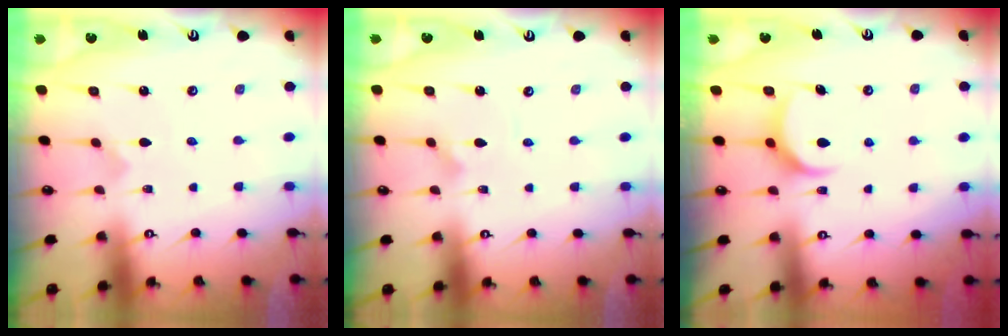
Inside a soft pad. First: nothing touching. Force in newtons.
{"total": 2.3, "press": 2.3, "slide": 0.2}
{"total": 7.7, "press": 7.7, "slide": 0.5}